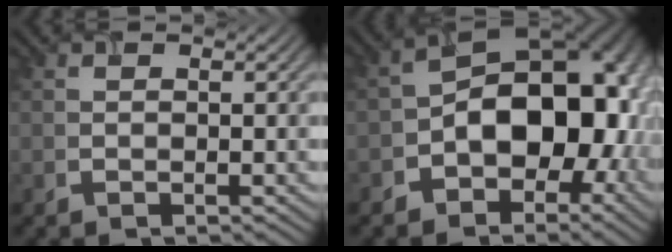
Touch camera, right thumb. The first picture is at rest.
{"total": 14.4, "force": [-3.1, 9.4, 10.5], "torque": [-0.126, -0.005, -0.054]}